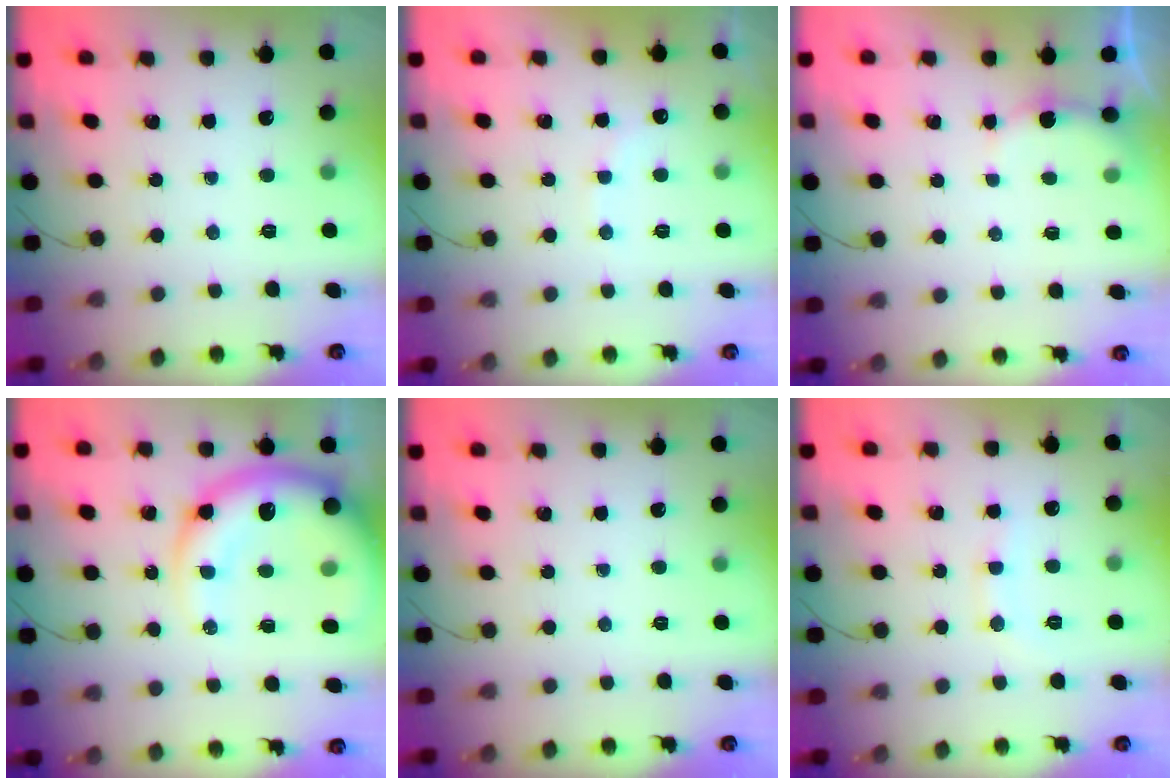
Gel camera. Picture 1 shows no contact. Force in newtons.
{"total": 6.8, "press": 6.7, "slide": 1.3}
{"total": 2.7, "press": 2.6, "slide": 0.6}
{"total": 16.0, "press": 15.6, "slide": 3.6}
{"total": 0.0}
{"total": 5.5, "press": 5.3, "slide": 1.6}